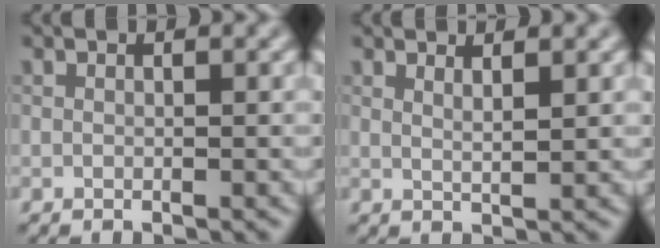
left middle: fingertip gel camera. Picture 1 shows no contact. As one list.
[{"total": 1.1, "force": [0.8, 0.1, 0.7], "torque": [-0.007, 0.000, 0.020]}]